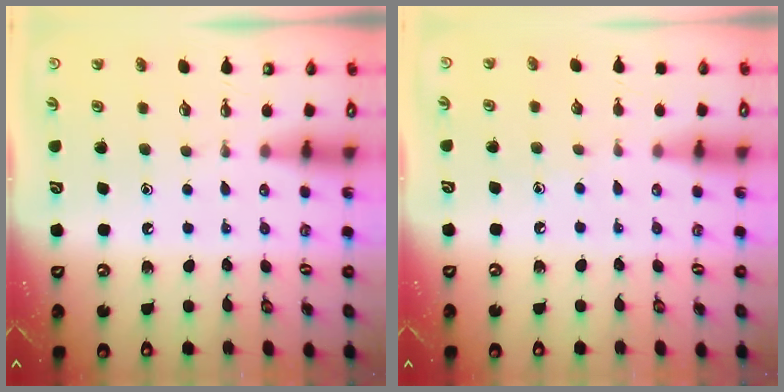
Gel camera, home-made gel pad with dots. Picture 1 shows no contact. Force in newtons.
{"total": 3.2, "press": 3.1, "slide": 0.4}